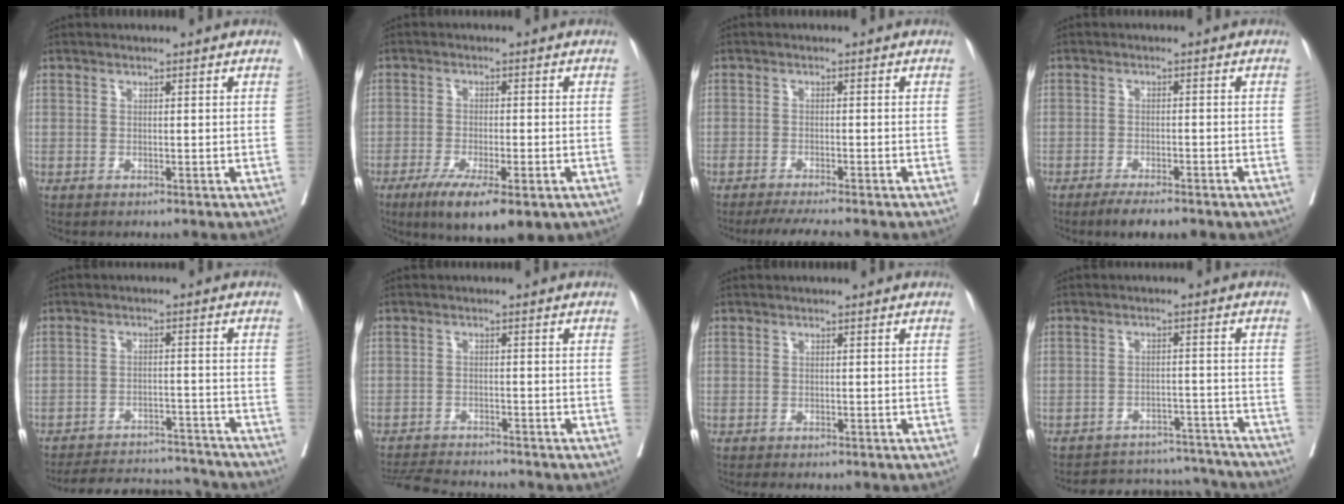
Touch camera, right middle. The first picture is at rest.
{"total": 10.6, "force": [-6.3, 2.5, 8.2], "torque": [-0.123, -0.021, -0.094]}
{"total": 5.7, "force": [-5.0, 0.1, 2.8], "torque": [-0.034, -0.014, -0.081]}
{"total": 5.7, "force": [-4.4, 1.4, 3.4], "torque": [-0.045, -0.006, -0.060]}
{"total": 14.7, "force": [-14.1, 2.7, 3.1], "torque": [-0.056, 0.013, -0.191]}
{"total": 7.9, "force": [-7.6, 0.3, 2.0], "torque": [-0.032, -0.007, -0.125]}
{"total": 2.3, "force": [-1.9, 0.9, 0.8], "torque": [-0.012, -0.006, -0.024]}
{"total": 14.9, "force": [-14.2, 3.8, 2.4], "torque": [-0.038, 0.022, -0.177]}